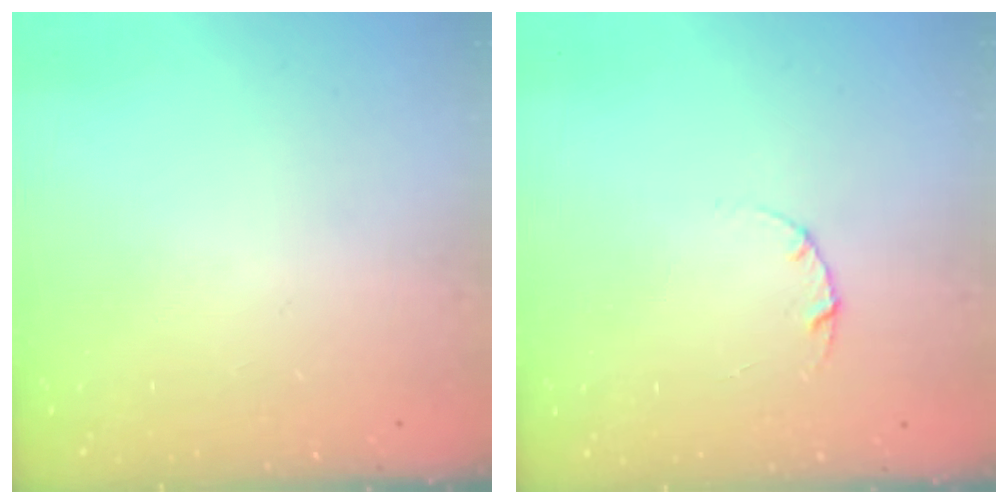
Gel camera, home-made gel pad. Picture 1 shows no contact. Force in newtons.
{"total": 3.0, "press": 3.0, "slide": 0.4}